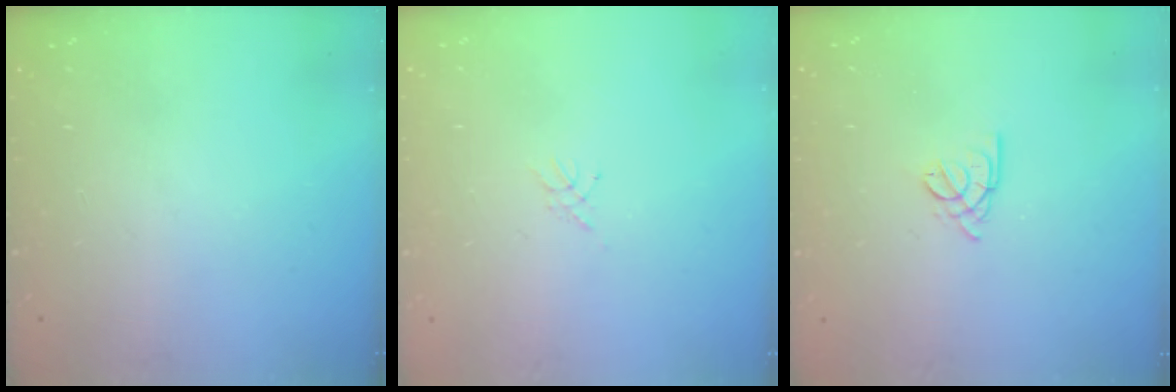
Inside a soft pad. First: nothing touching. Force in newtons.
{"total": 2.3, "press": 2.2, "slide": 0.3}
{"total": 2.6, "press": 2.6, "slide": 0.6}